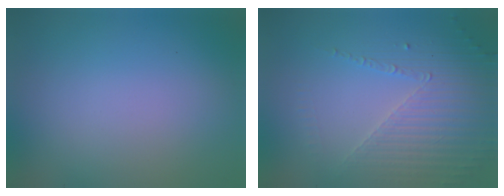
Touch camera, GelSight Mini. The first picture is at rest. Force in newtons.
{"total": 3.7, "press": 3.3, "slide": 1.5}